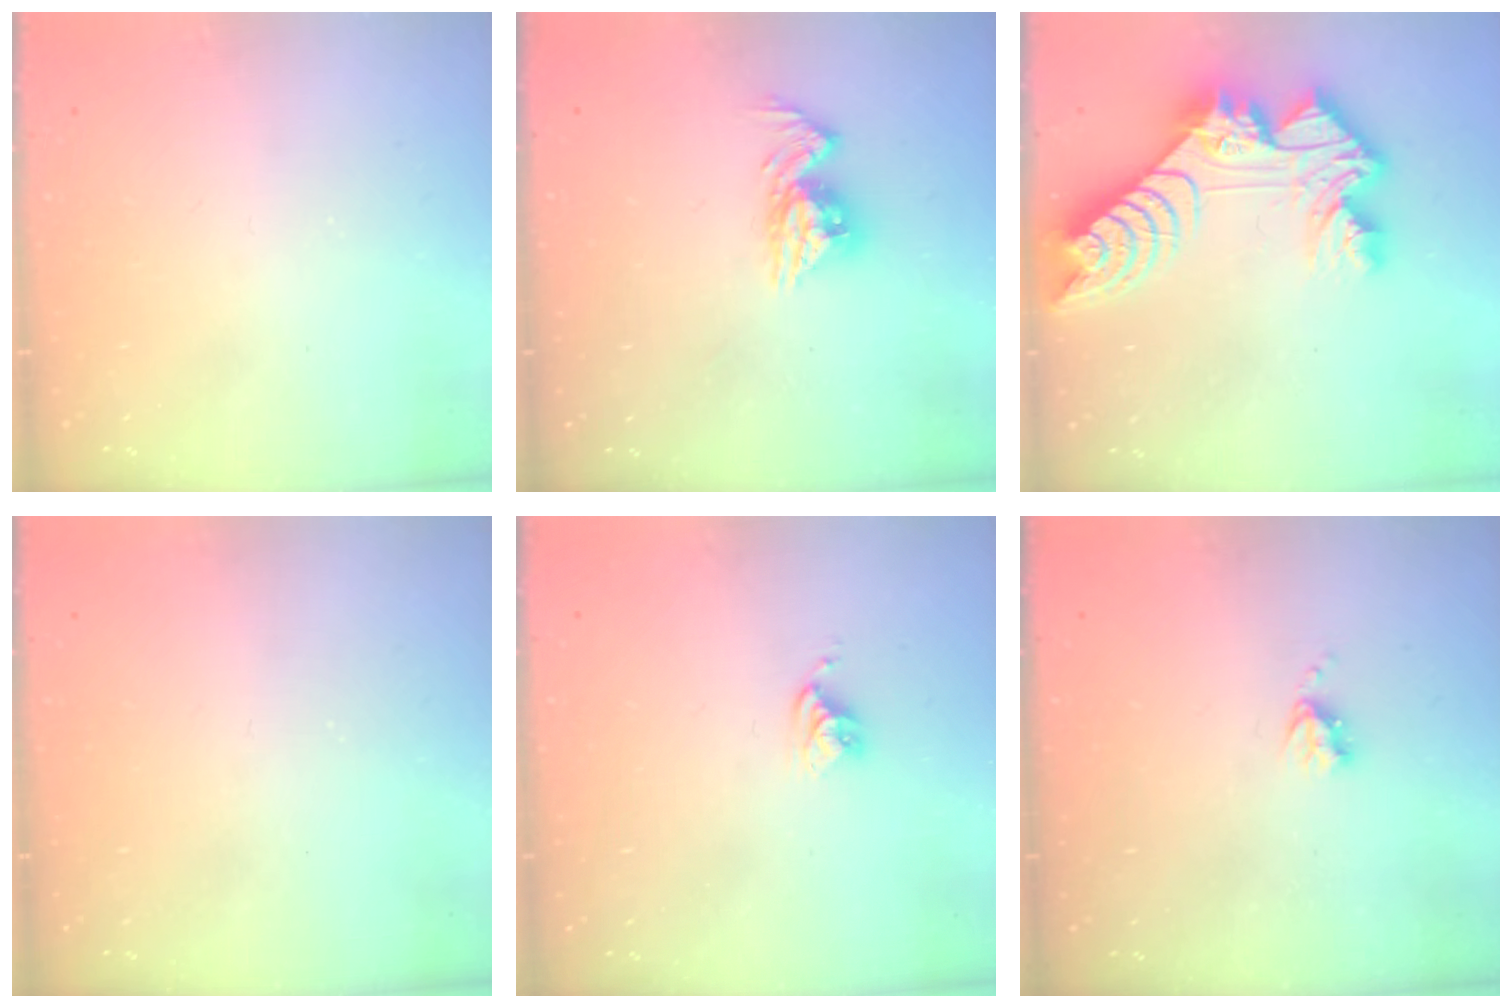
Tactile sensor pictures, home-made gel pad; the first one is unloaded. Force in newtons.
{"total": 9.8, "press": 9.8, "slide": 0.8}
{"total": 14.9, "press": 14.8, "slide": 1.5}
{"total": 0.0}
{"total": 3.9, "press": 3.8, "slide": 0.3}
{"total": 3.7, "press": 3.6, "slide": 0.5}